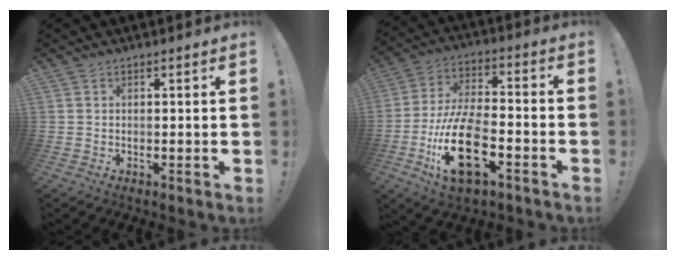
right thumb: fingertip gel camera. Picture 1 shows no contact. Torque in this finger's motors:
{"motor_torque": [2.33, 2.43, 1.60, -1.17, 0.65]}